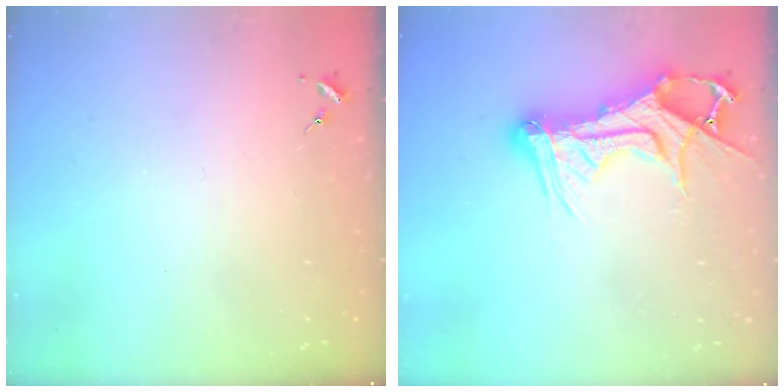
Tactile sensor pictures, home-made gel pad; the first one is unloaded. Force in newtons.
{"total": 16.2, "press": 16.2, "slide": 1.4}